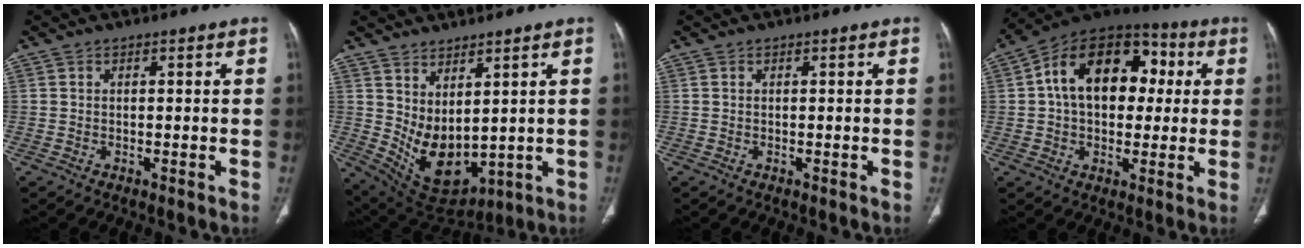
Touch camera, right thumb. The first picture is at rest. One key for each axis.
{"total": 11.1, "fx": 2.5, "fy": 6.2, "fz": 8.9, "tx": -0.143, "ty": -0.032, "tz": 0.081}
{"total": 0.0}
{"total": 19.6, "fx": 3.2, "fy": 13.0, "fz": 14.4, "tx": -0.198, "ty": 0.031, "tz": 0.042}